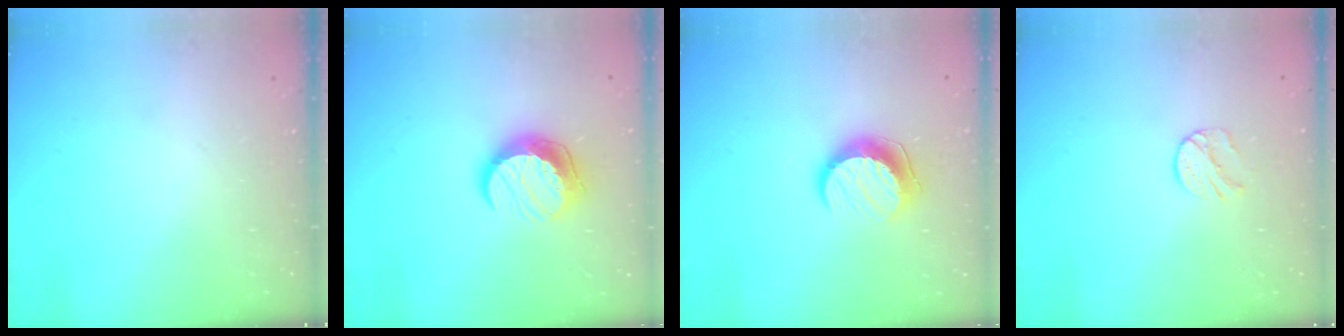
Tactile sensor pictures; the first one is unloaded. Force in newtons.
{"total": 11.5, "press": 11.5, "slide": 0.6}
{"total": 10.3, "press": 10.3, "slide": 0.3}
{"total": 6.6, "press": 6.6, "slide": 0.6}